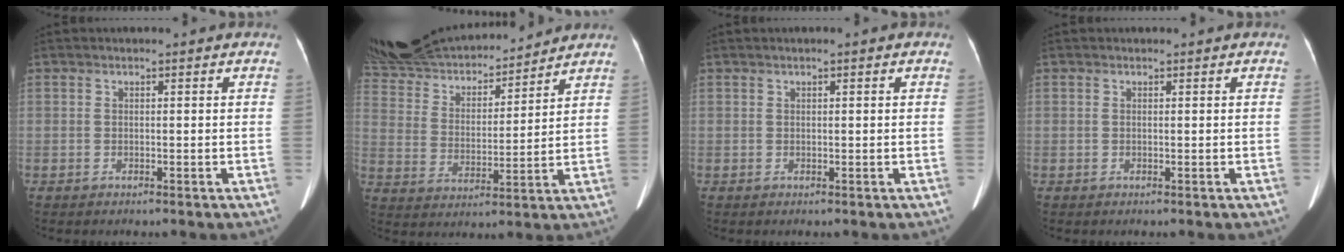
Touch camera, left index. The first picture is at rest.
{"total": 23.7, "force": [21.6, 5.8, 7.8], "torque": [-0.181, 0.021, 0.362]}
{"total": 0.7, "force": [0.3, 0.1, 0.7], "torque": [-0.014, 0.004, 0.002]}
{"total": 0.0}